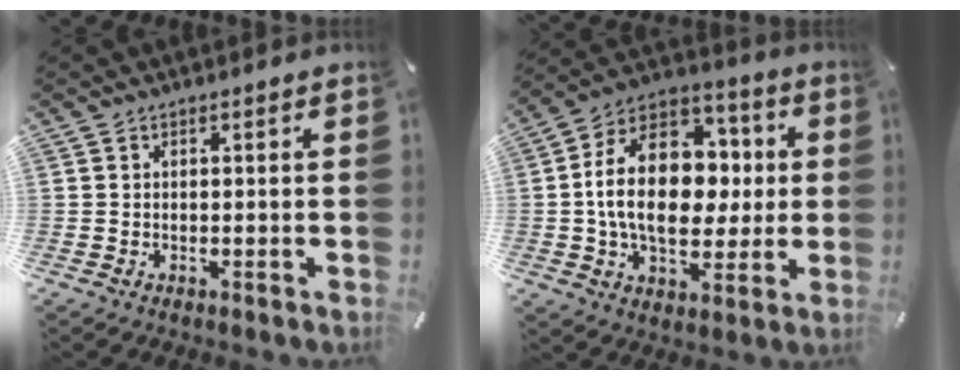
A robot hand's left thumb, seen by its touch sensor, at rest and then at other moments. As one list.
[{"total": 20.1, "force": [0.5, 14.4, 14.0], "torque": [-0.261, 0.008, 0.007]}]